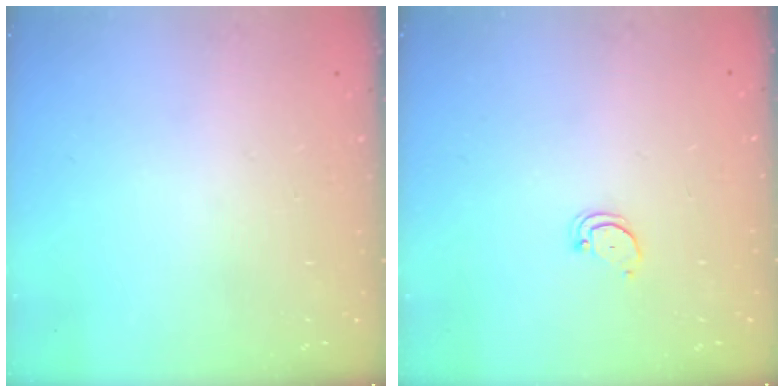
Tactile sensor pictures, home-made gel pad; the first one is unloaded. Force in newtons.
{"total": 2.5, "press": 2.5, "slide": 0.2}